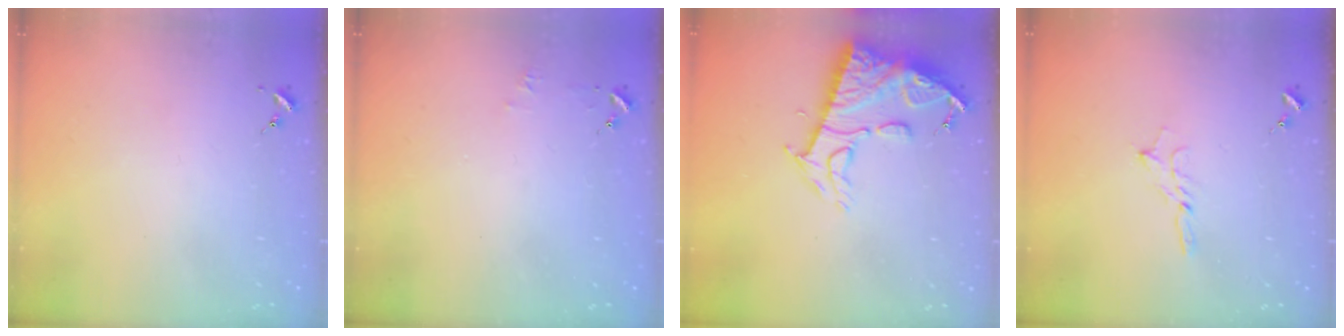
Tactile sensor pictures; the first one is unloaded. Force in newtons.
{"total": 3.5, "press": 3.5, "slide": 0.3}
{"total": 13.2, "press": 13.2, "slide": 1.2}
{"total": 4.0, "press": 3.9, "slide": 0.4}